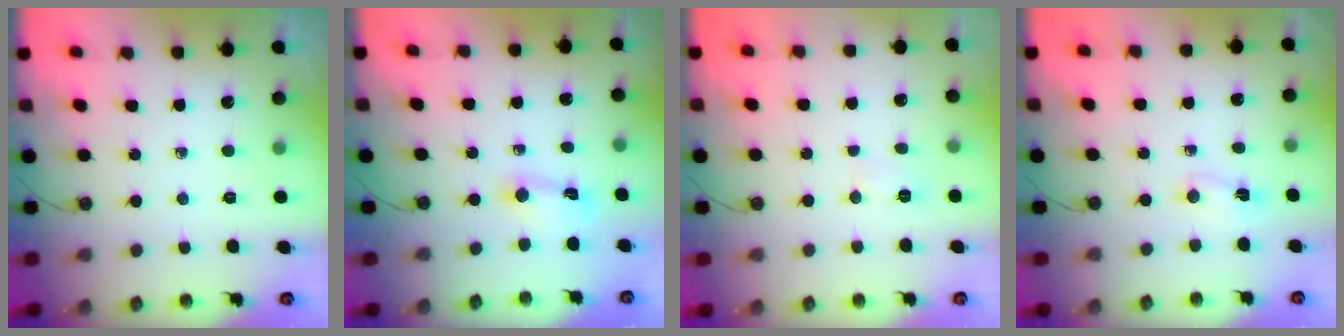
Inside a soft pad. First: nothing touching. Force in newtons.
{"total": 2.2, "press": 2.2, "slide": 0.3}
{"total": 3.7, "press": 3.6, "slide": 1.0}
{"total": 15.4, "press": 3.2, "slide": 15.1}